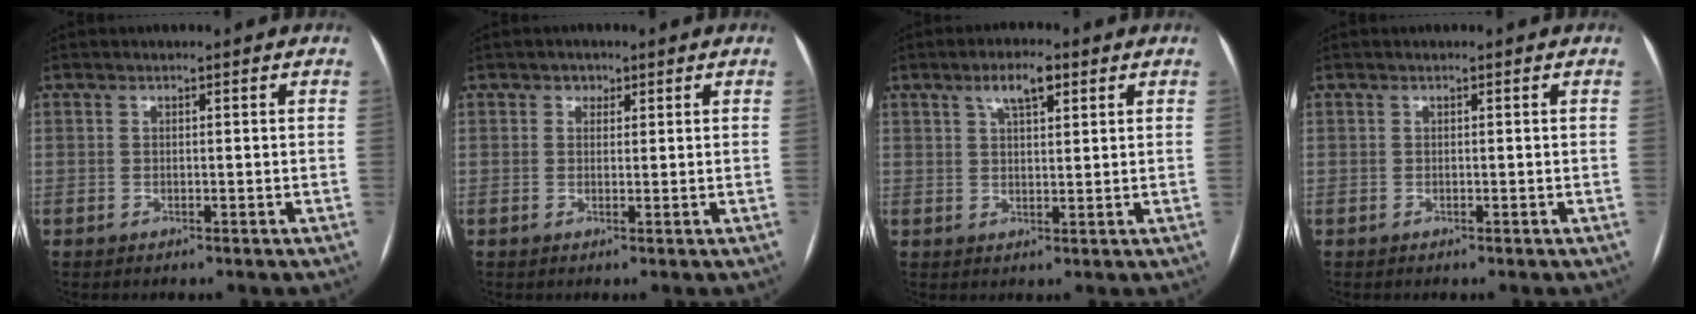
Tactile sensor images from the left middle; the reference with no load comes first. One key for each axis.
{"total": 1.5, "fx": 0.8, "fy": 1.2, "fz": 0.4, "tx": -0.002, "ty": -0.001, "tz": 0.009}
{"total": 4.8, "fx": 2.7, "fy": 1.5, "fz": 3.7, "tx": -0.069, "ty": 0.010, "tz": 0.045}
{"total": 0.0}